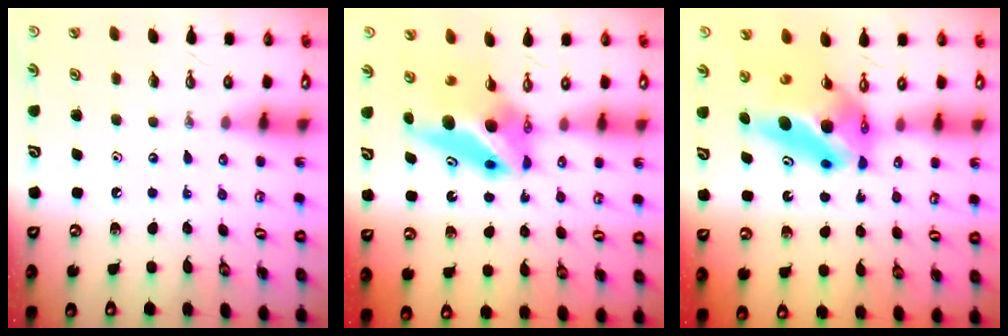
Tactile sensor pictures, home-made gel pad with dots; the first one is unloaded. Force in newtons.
{"total": 8.1, "press": 8.1, "slide": 0.8}
{"total": 14.3, "press": 13.6, "slide": 4.4}